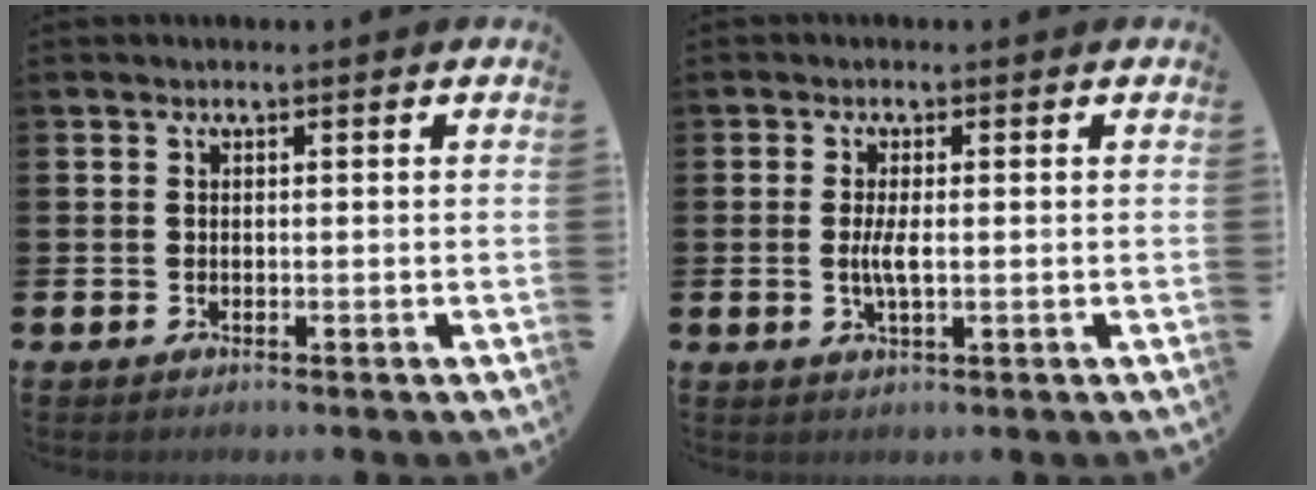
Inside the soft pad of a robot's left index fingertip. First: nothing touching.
{"total": 2.5, "force": [-0.2, 0.7, 2.4], "torque": [-0.040, -0.005, -0.006]}